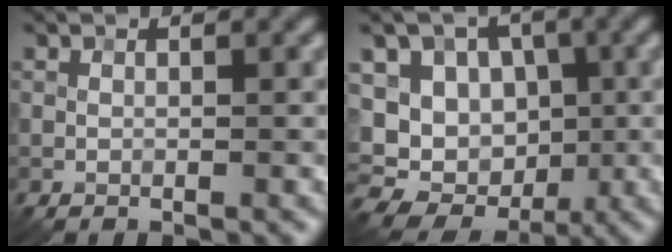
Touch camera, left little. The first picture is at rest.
{"total": 12.8, "force": [-0.6, 11.0, 6.4], "torque": [-0.102, 0.029, -0.030]}